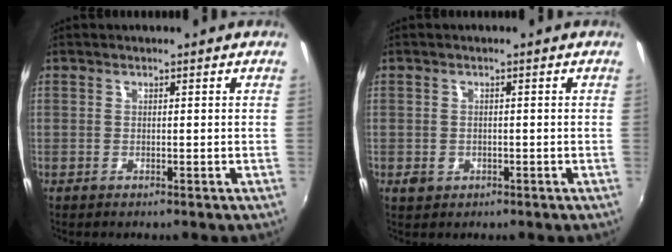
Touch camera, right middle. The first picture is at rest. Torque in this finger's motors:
{"motor_torque": [0.36, -0.42, 0.00, 0.03]}